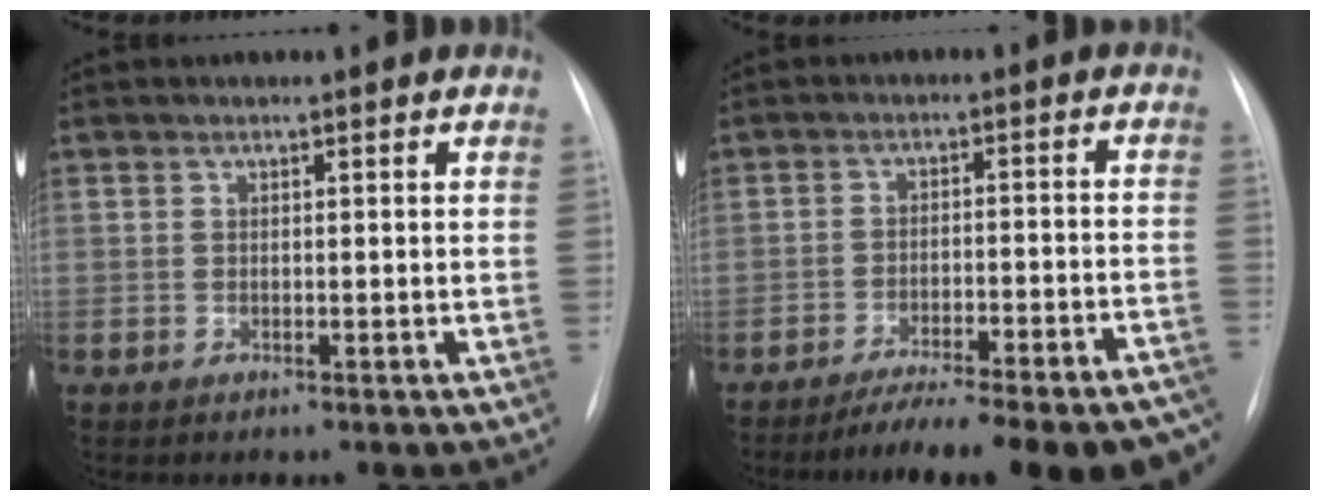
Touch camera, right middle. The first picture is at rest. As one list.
[{"total": 21.2, "force": [-18.0, 3.3, 10.6], "torque": [-0.085, 0.006, -0.238]}]